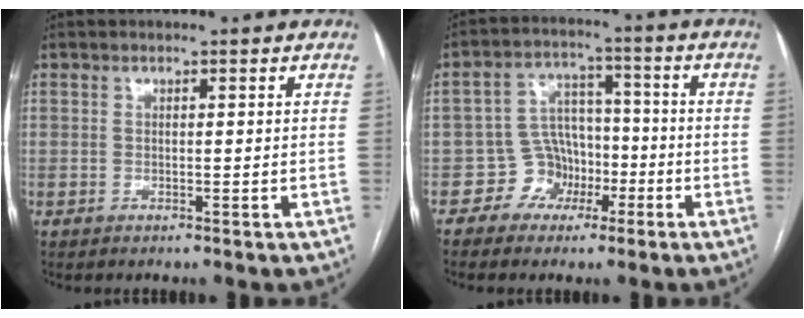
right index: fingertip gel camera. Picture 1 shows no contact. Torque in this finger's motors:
{"motor_torque": [-0.11, 0.10, -0.47, -0.19]}